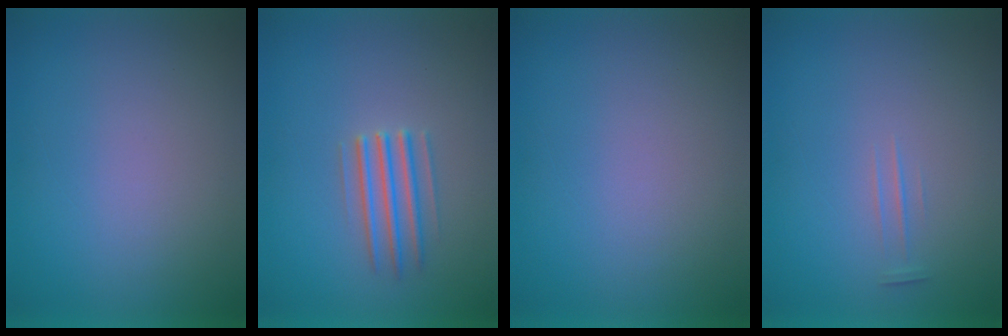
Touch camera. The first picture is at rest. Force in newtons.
{"total": 2.8}
{"total": 0.0}
{"total": 1.2}